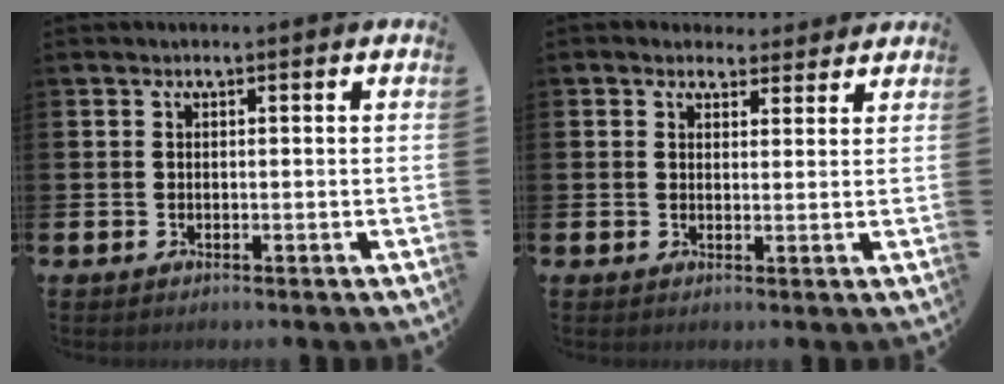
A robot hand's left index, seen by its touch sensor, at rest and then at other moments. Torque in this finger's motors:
{"motor_torque": [1.33, -0.79, 0.15, 0.00]}